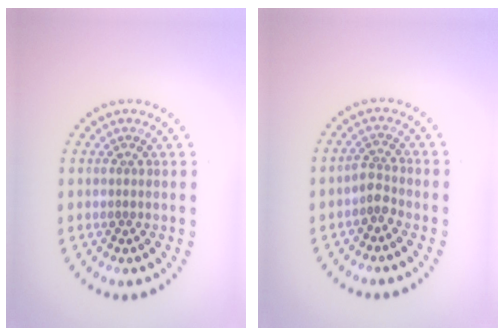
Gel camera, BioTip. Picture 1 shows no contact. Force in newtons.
{"total": 1.8, "press": 1.4, "slide": 1.2}